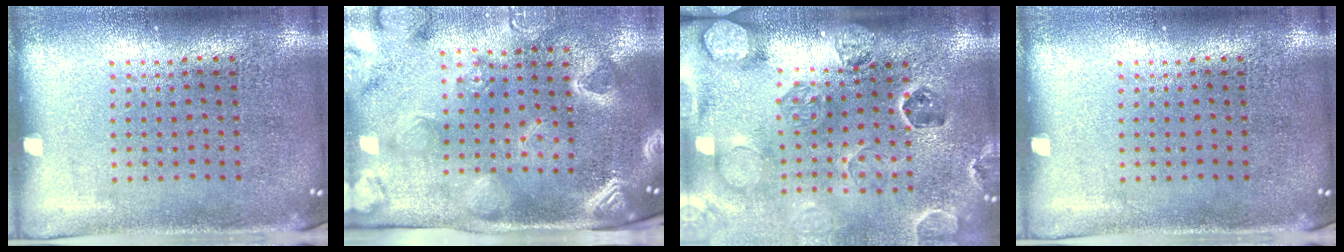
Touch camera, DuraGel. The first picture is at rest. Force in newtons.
{"total": 3.8, "press": 3.1, "slide": 2.1}
{"total": 2.7, "press": 2.6, "slide": 0.5}
{"total": 0.0}